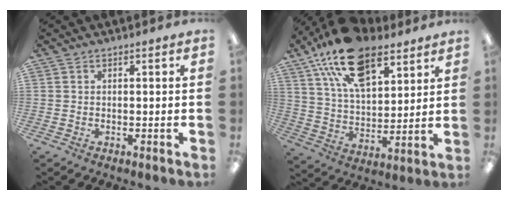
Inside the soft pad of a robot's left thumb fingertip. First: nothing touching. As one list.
[{"total": 20.2, "force": [12.4, 10.3, 12.2], "torque": [-0.218, -0.049, 0.222]}]